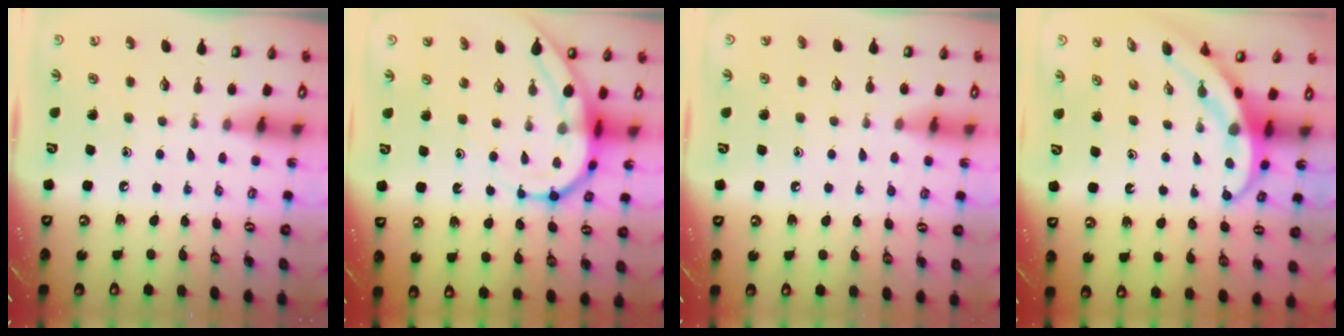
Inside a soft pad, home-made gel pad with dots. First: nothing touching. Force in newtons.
{"total": 9.1, "press": 9.1, "slide": 0.8}
{"total": 2.6, "press": 2.6, "slide": 0.3}
{"total": 5.3, "press": 5.2, "slide": 0.3}